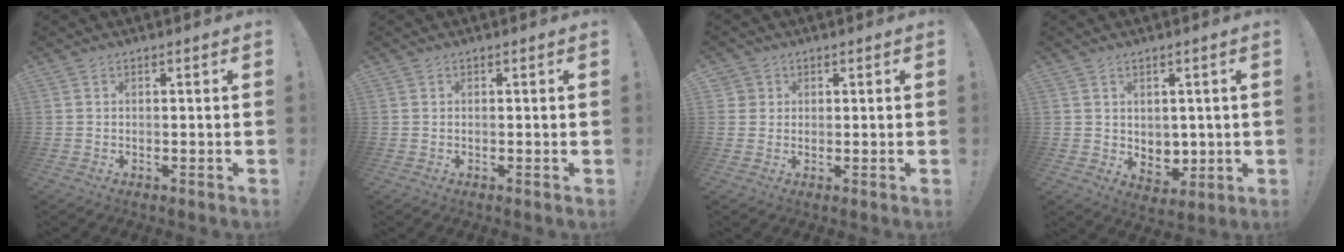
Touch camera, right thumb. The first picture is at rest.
{"total": 0.0}
{"total": 2.4, "force": [1.0, 2.1, 0.4], "torque": [-0.010, -0.001, 0.019]}
{"total": 5.5, "force": [2.8, 4.5, 1.5], "torque": [-0.012, -0.028, 0.056]}